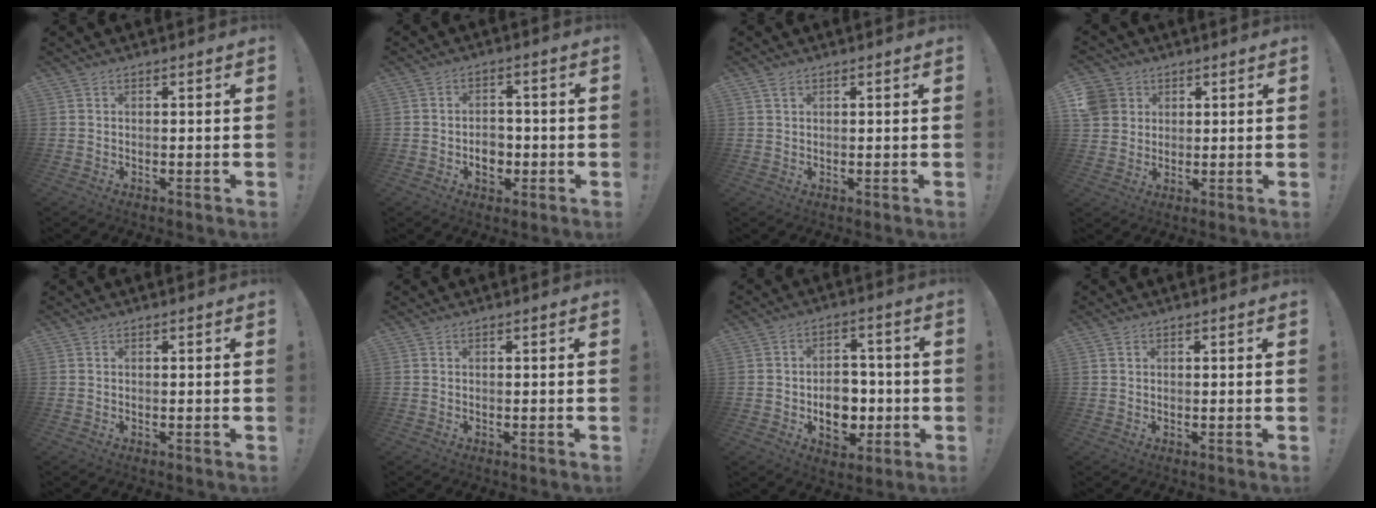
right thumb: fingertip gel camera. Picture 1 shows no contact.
{"total": 6.5, "force": [-1.9, 5.1, 3.6], "torque": [-0.041, 0.004, -0.036]}
{"total": 1.5, "force": [1.0, 0.7, 1.0], "torque": [-0.019, -0.001, 0.018]}
{"total": 6.9, "force": [2.6, 6.2, 1.5], "torque": [-0.032, -0.014, 0.053]}
{"total": 0.0}
{"total": 0.0}
{"total": 11.1, "force": [-2.5, 8.3, 6.9], "torque": [-0.094, 0.011, -0.039]}
{"total": 0.5, "force": [0.4, 0.3, 0.2], "torque": [0.001, -0.001, 0.007]}